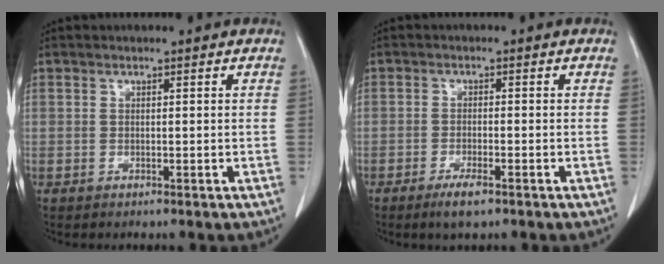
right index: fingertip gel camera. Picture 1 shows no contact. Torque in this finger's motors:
{"motor_torque": [0.31, -0.23, 0.04, 0.03]}